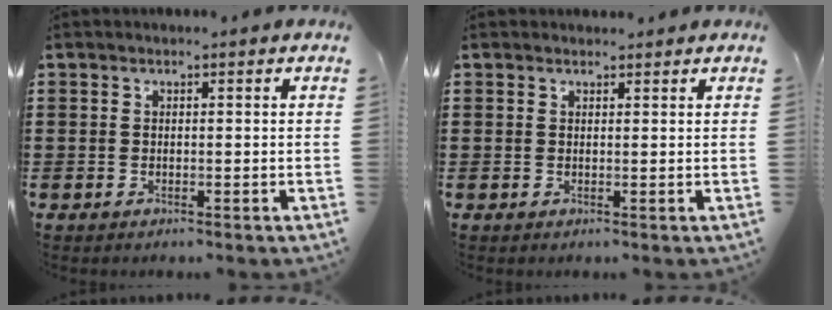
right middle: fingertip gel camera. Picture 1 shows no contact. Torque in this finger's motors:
{"motor_torque": [0.11, -0.10, 0.06, -0.01]}